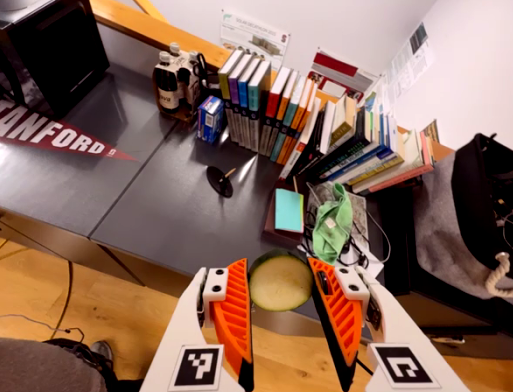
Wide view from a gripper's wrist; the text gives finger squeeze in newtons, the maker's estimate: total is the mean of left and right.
{"total": 9.3, "left": 9.5, "right": 9.1}